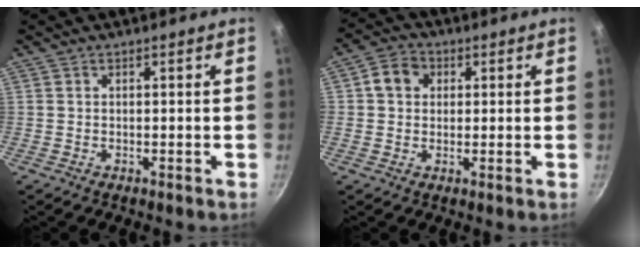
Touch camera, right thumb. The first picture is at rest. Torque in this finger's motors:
{"motor_torque": [-0.28, 0.51, 0.28, 0.35, 0.19]}